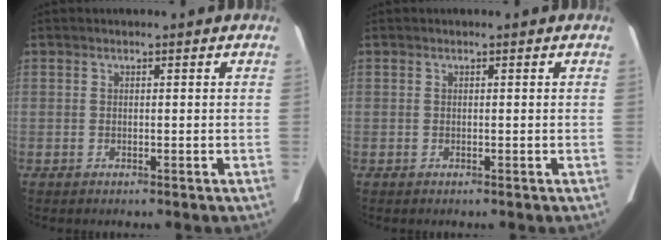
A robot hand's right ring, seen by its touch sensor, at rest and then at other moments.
{"total": 0.0}